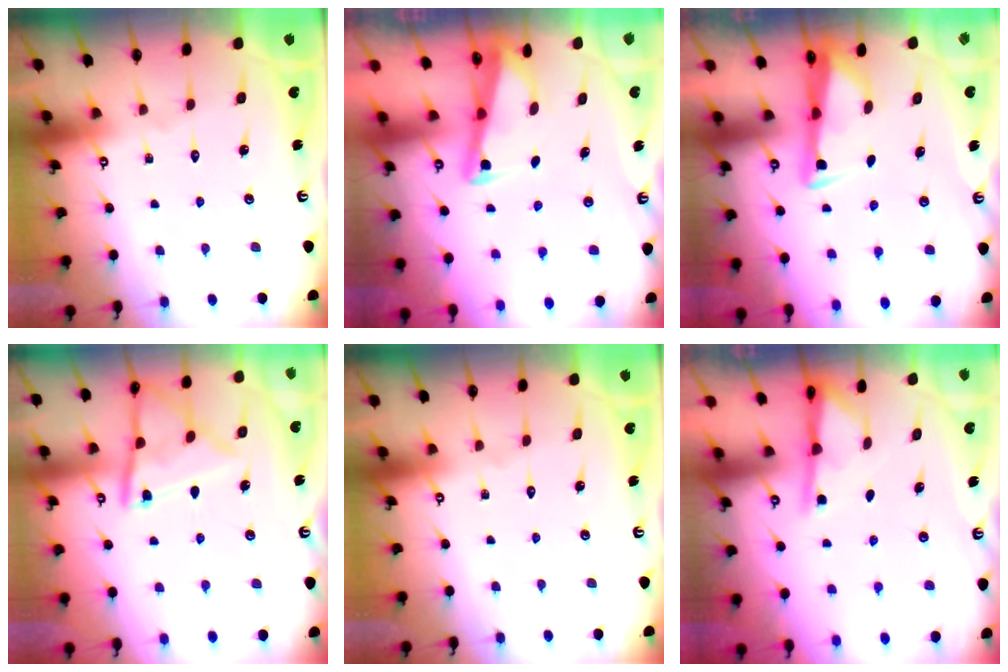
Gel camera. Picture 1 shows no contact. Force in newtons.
{"total": 2.8, "press": 2.8, "slide": 0.3}
{"total": 3.3, "press": 3.3, "slide": 0.4}
{"total": 12.9, "press": 12.8, "slide": 1.2}
{"total": 0.0}
{"total": 2.6, "press": 2.6, "slide": 0.4}